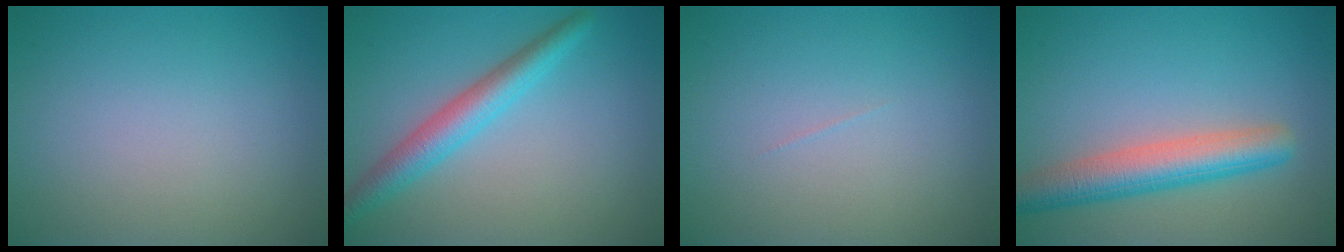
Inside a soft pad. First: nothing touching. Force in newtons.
{"total": 3.7, "press": 3.7, "slide": 0.1}
{"total": 0.0}
{"total": 5.4, "press": 5.4, "slide": 0.3}